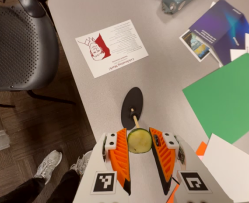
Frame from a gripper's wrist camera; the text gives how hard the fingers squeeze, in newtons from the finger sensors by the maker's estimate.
{"total": 8.0, "left": 8.1, "right": 7.9}